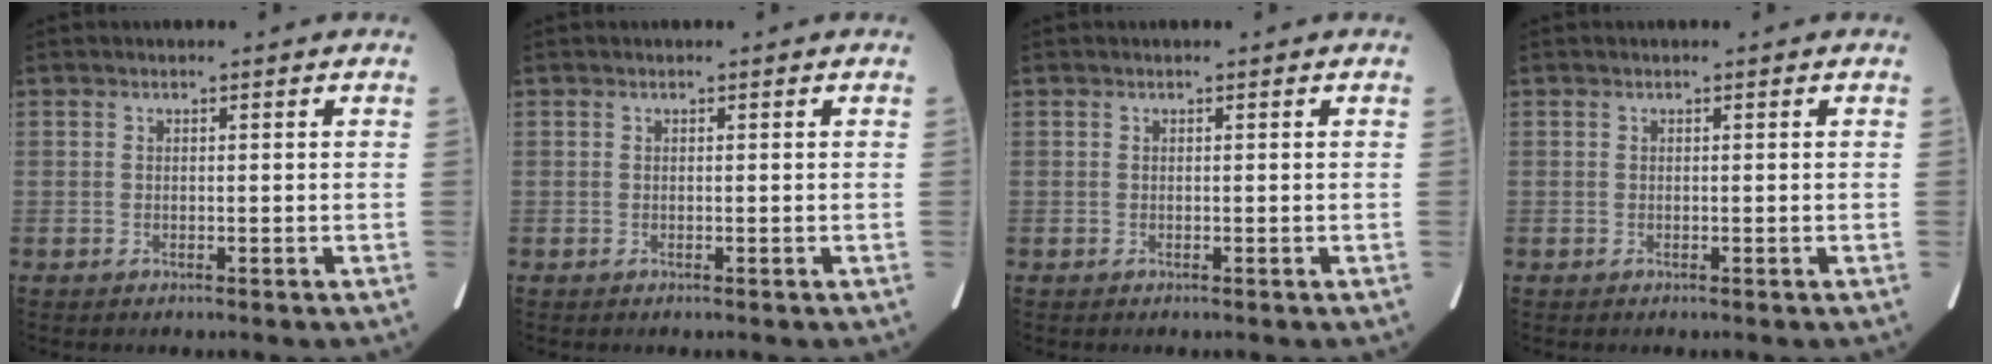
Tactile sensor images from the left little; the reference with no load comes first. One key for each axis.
{"total": 0.0}
{"total": 0.0}
{"total": 0.0}